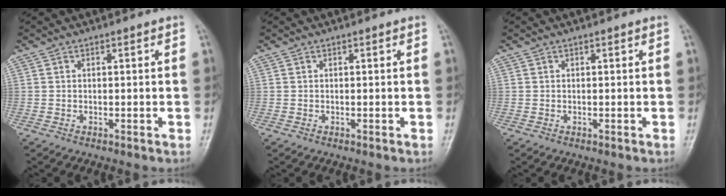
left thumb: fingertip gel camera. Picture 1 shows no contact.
{"total": 0.0}
{"total": 0.0}